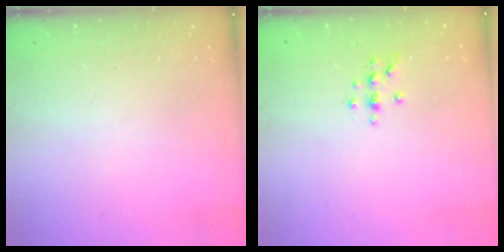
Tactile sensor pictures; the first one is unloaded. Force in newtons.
{"total": 6.3, "press": 6.2, "slide": 0.7}